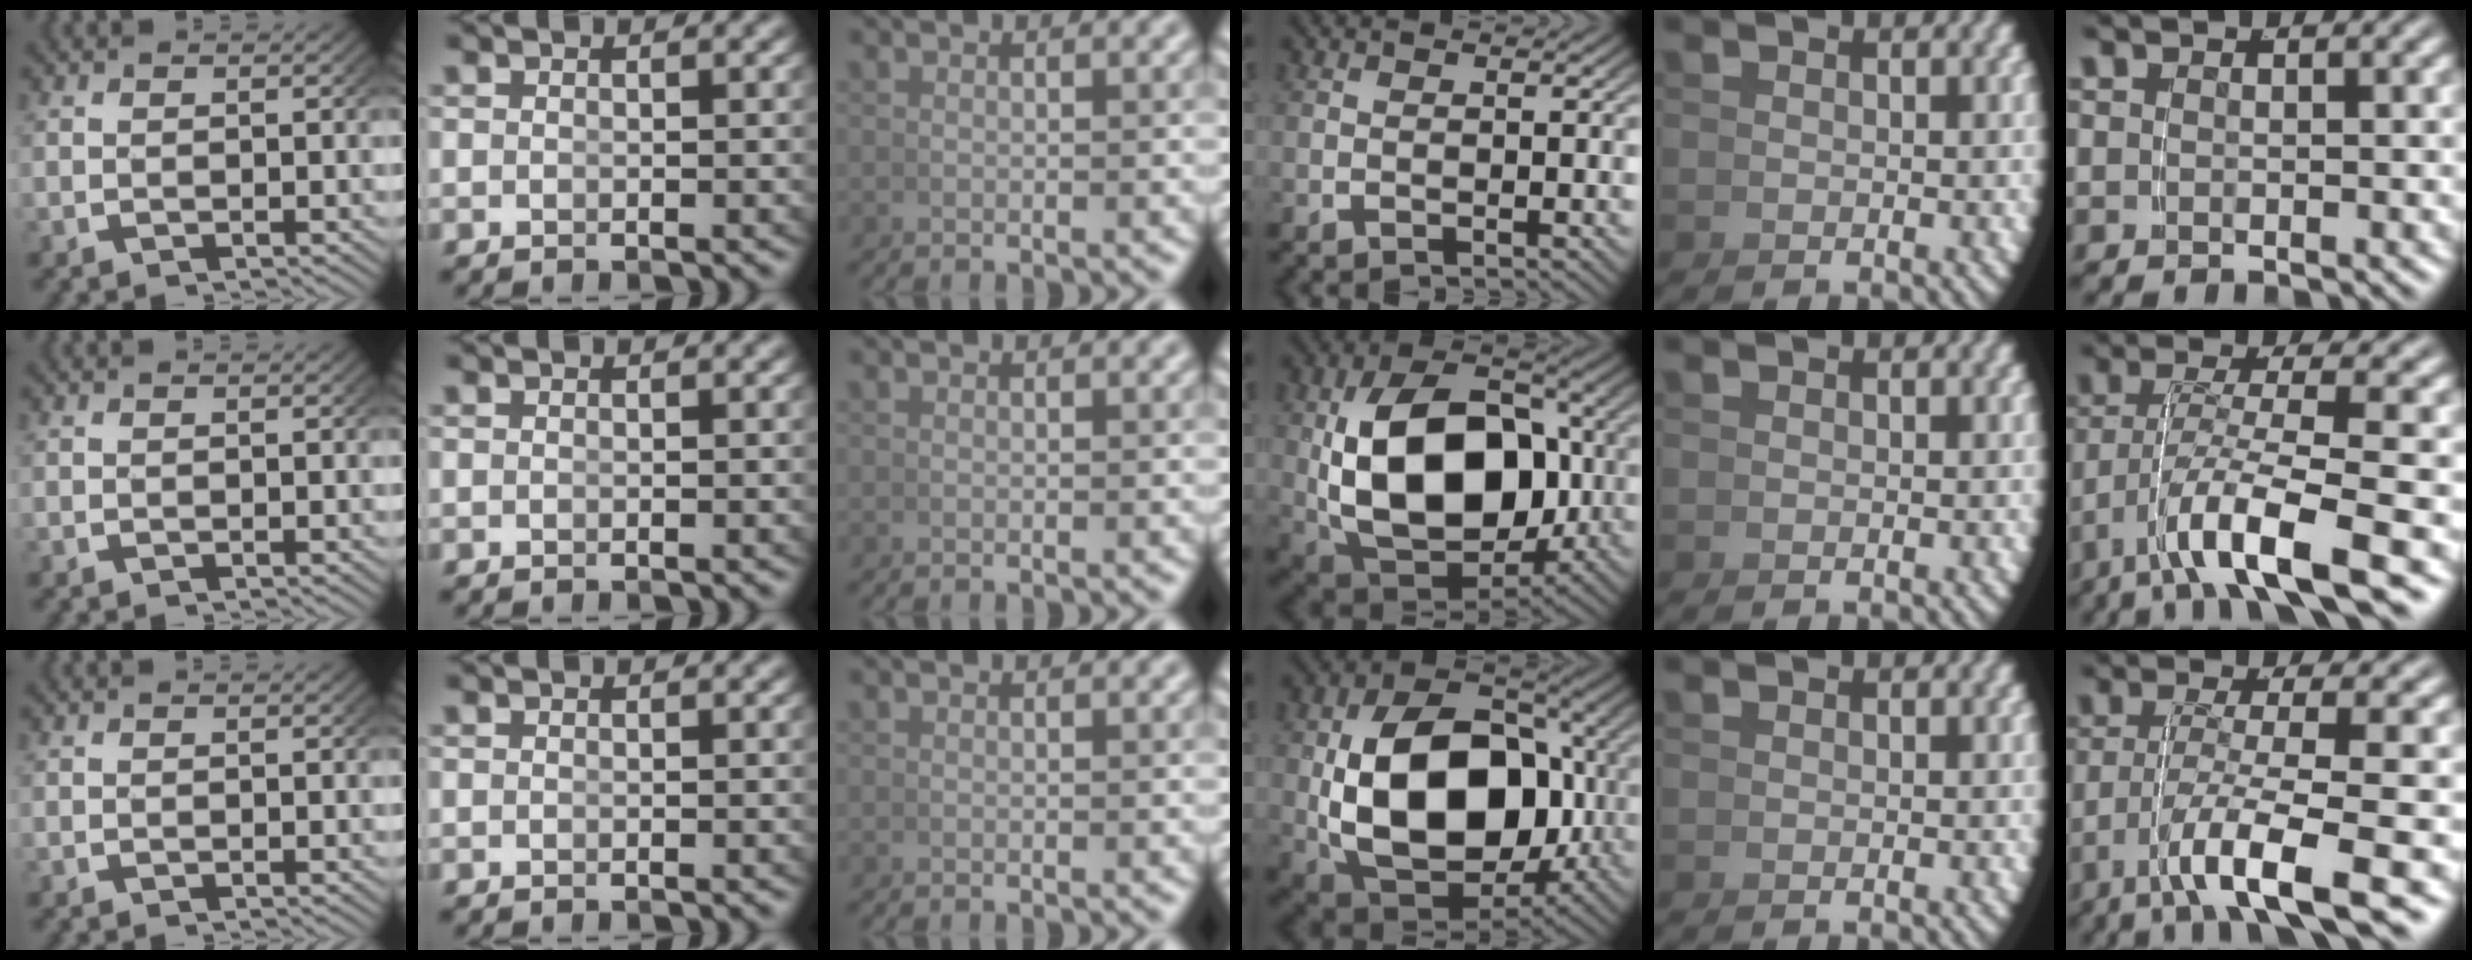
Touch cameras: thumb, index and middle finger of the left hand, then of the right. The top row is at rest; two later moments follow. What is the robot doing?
{"motion": "lift_and_place", "object": "bowl"}